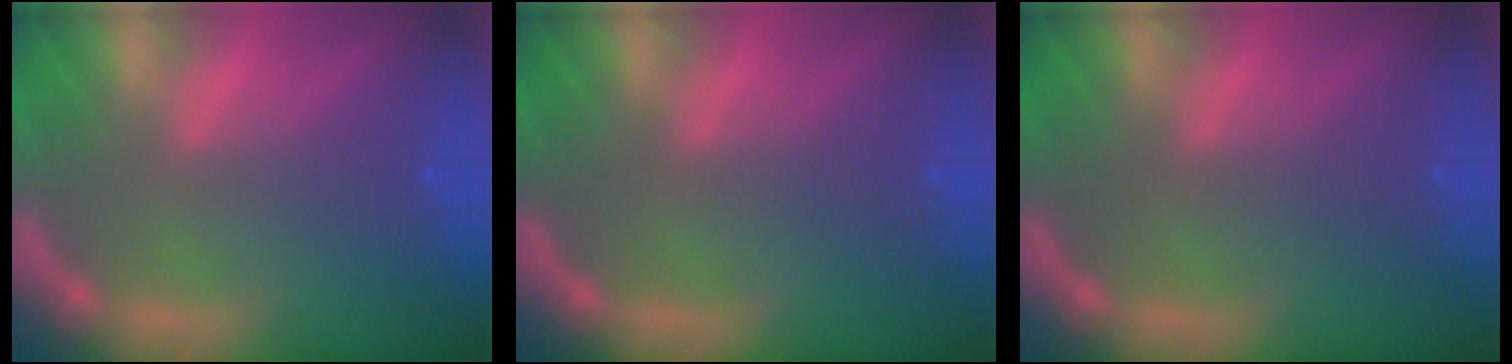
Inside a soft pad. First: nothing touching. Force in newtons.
{"total": 0.0}
{"total": 0.0}